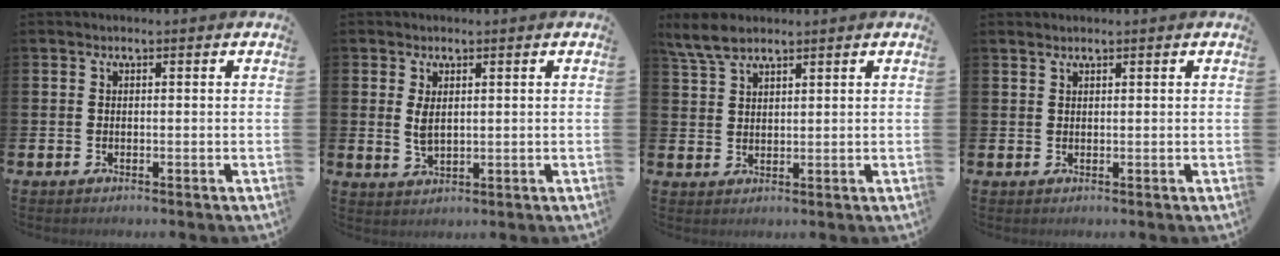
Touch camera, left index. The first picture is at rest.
{"total": 2.5, "force": [1.2, 1.1, 1.9], "torque": [-0.031, 0.001, 0.018]}
{"total": 4.9, "force": [4.1, 1.5, 2.1], "torque": [-0.043, -0.012, 0.075]}
{"total": 0.9, "force": [0.9, 0.1, 0.0], "torque": [0.001, 0.000, 0.017]}